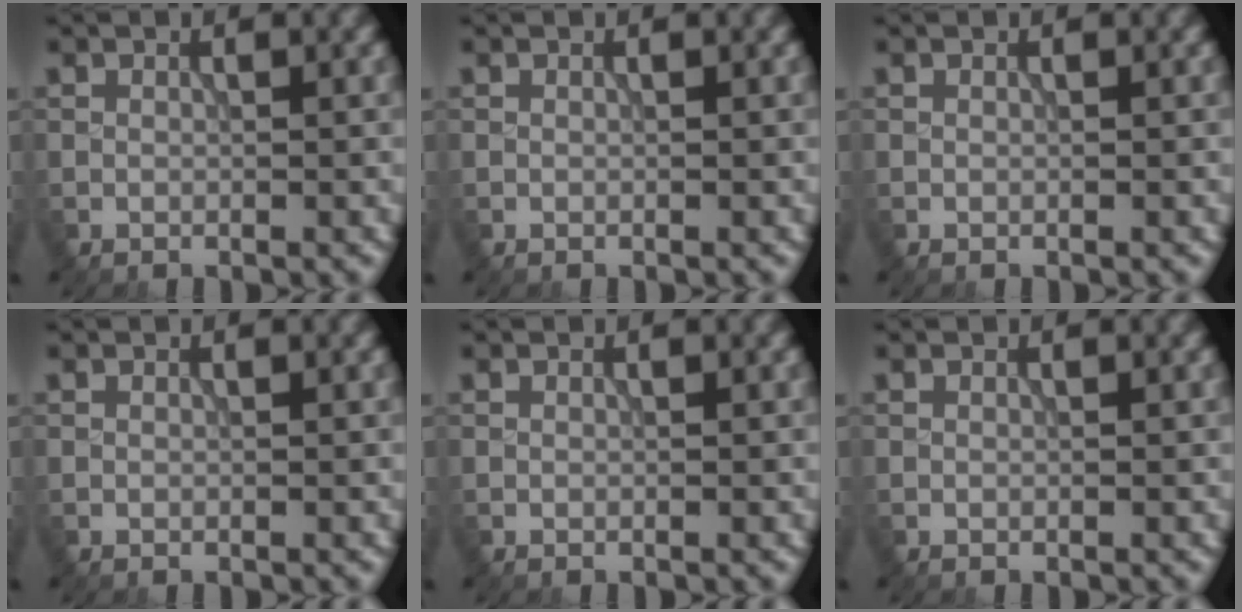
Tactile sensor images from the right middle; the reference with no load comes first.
{"total": 0.0}
{"total": 0.0}
{"total": 0.0}
{"total": 0.0}
{"total": 0.0}